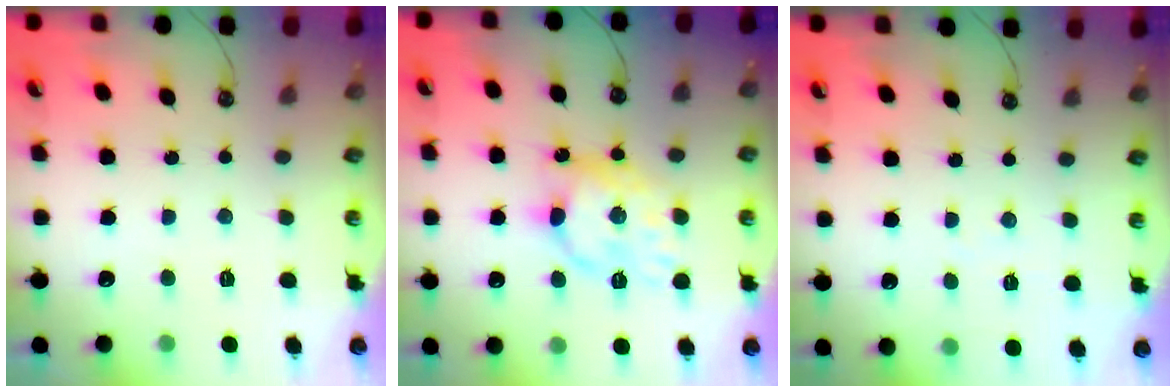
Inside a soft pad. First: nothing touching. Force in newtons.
{"total": 13.9, "press": 13.9, "slide": 0.7}
{"total": 2.8, "press": 2.8, "slide": 0.4}